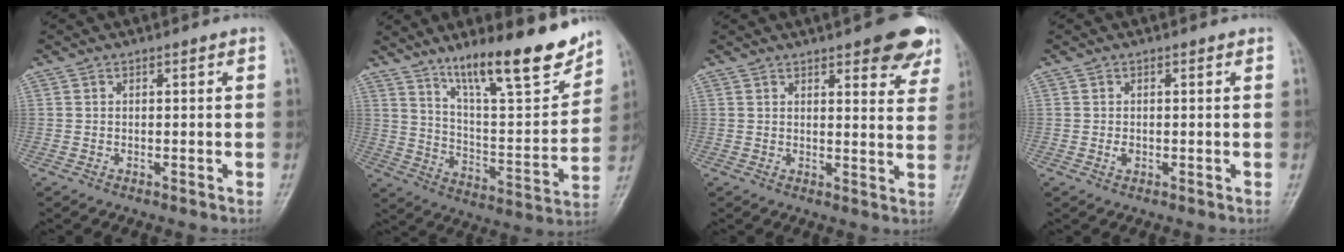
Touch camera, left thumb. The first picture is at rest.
{"total": 19.0, "force": [13.7, 4.1, 12.5], "torque": [-0.161, -0.081, 0.228]}
{"total": 10.4, "force": [6.7, 3.4, 7.1], "torque": [-0.053, -0.028, 0.075]}
{"total": 1.1, "force": [-0.1, 0.8, 0.7], "torque": [-0.011, 0.000, -0.001]}